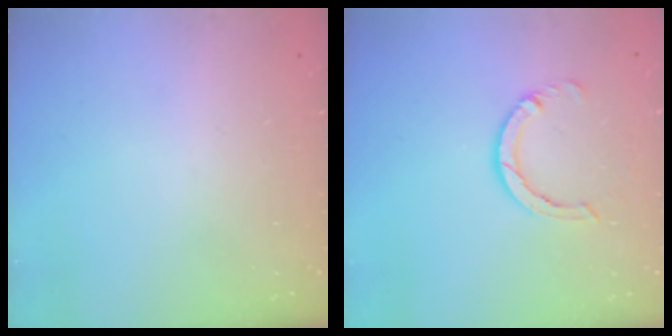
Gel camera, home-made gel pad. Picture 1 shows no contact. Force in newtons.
{"total": 5.2, "press": 5.2, "slide": 0.4}